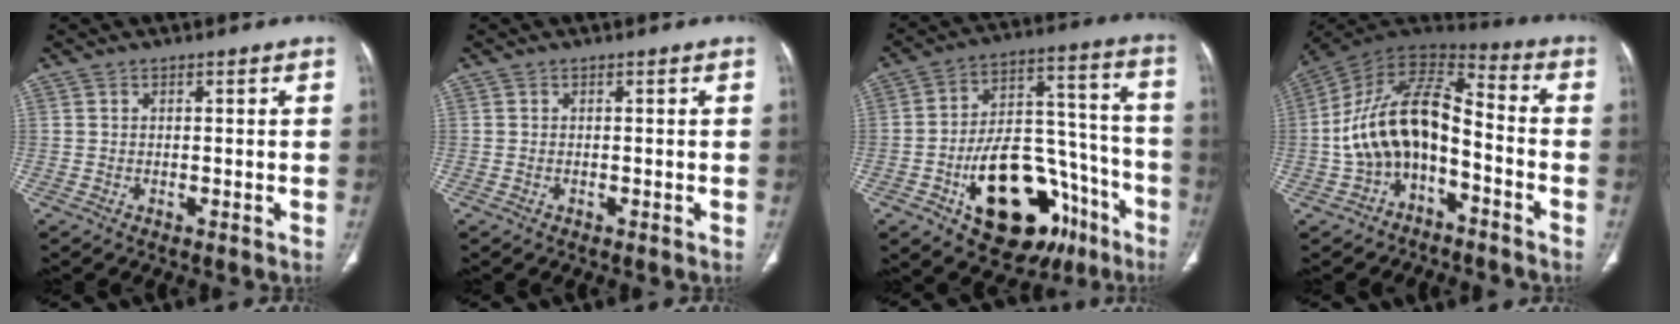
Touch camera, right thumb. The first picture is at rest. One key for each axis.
{"total": 0.0}
{"total": 25.2, "fx": -11.7, "fy": 14.4, "fz": 17.1, "tx": -0.229, "ty": 0.085, "tz": -0.164}
{"total": 15.7, "fx": -4.5, "fy": 8.9, "fz": 12.1, "tx": -0.215, "ty": 0.080, "tz": -0.085}